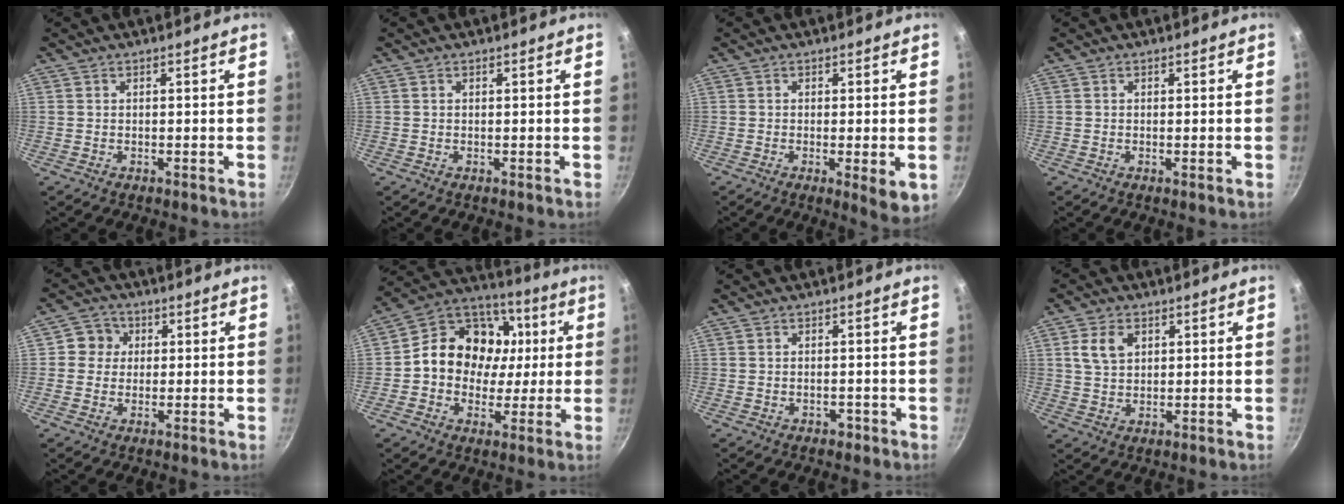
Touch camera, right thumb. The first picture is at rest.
{"total": 0.0}
{"total": 5.4, "force": [-1.3, 1.2, 5.1], "torque": [-0.077, -0.016, -0.020]}
{"total": 0.7, "force": [-0.1, 0.1, 0.7], "torque": [-0.012, -0.003, -0.002]}
{"total": 5.0, "force": [0.7, 4.7, 1.5], "torque": [0.003, 0.008, 0.004]}
{"total": 17.0, "force": [0.8, 14.0, 9.6], "torque": [-0.106, 0.034, 0.008]}
{"total": 1.2, "force": [-0.7, 0.8, 0.5], "torque": [-0.002, 0.006, -0.009]}
{"total": 5.8, "force": [2.0, 4.0, 3.7], "torque": [-0.060, -0.004, 0.040]}